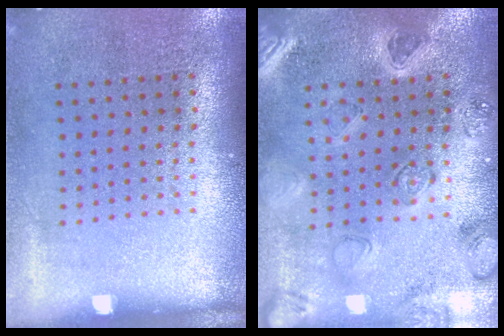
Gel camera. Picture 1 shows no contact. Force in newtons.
{"total": 1.8, "press": 1.7, "slide": 0.2}